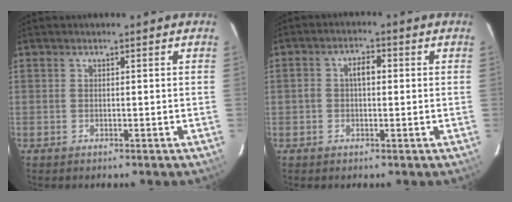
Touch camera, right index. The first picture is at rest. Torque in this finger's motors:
{"motor_torque": [0.09, -0.04, 0.04, 0.06]}